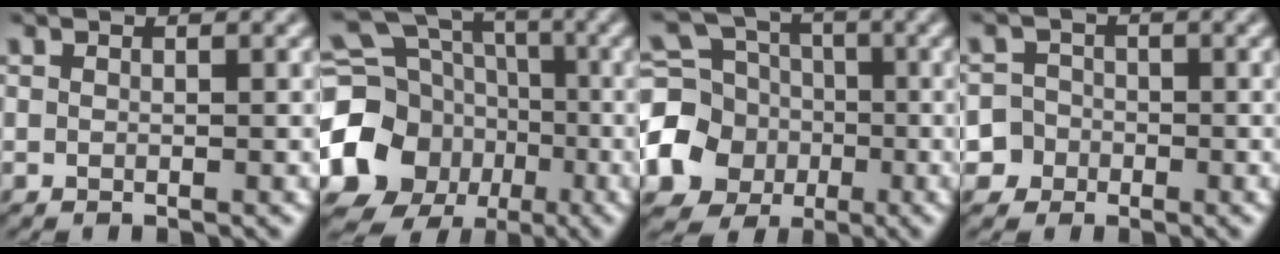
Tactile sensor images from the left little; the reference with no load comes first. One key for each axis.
{"total": 16.7, "fx": -3.9, "fy": 14.6, "fz": 7.0, "tx": -0.165, "ty": -0.014, "tz": -0.100}
{"total": 12.2, "fx": -3.3, "fy": 11.0, "fz": 4.2, "tx": -0.111, "ty": -0.023, "tz": -0.078}
{"total": 4.9, "fx": -2.6, "fy": 4.1, "fz": 0.5, "tx": 0.007, "ty": -0.004, "tz": -0.064}